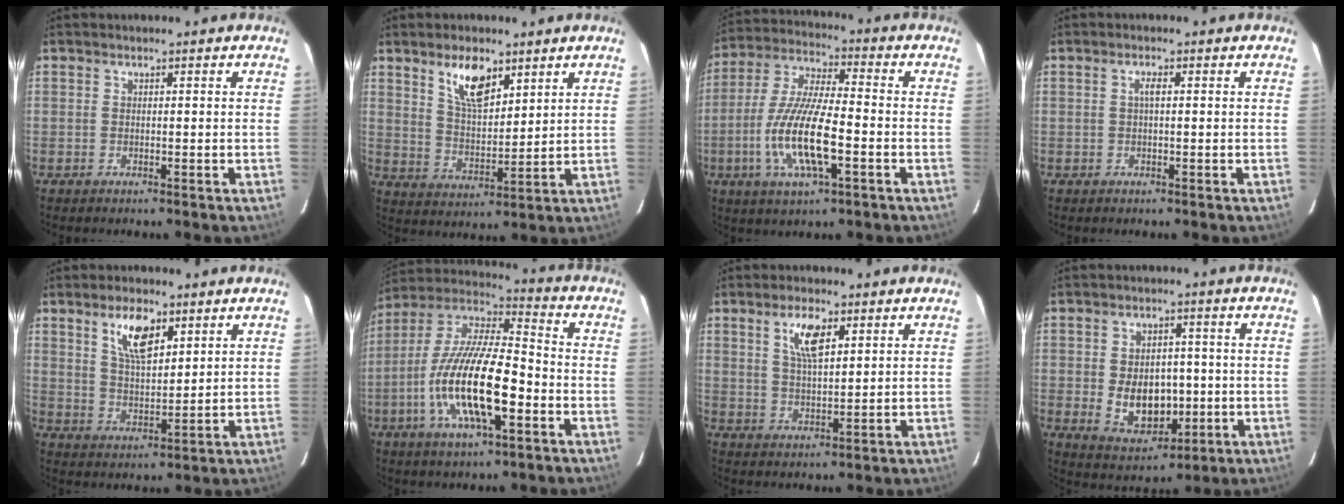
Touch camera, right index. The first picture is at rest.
{"total": 9.0, "force": [5.6, 3.8, 5.9], "torque": [-0.101, 0.003, 0.109]}
{"total": 15.1, "force": [-4.5, 3.8, 13.9], "torque": [-0.290, -0.009, -0.086]}
{"total": 1.3, "force": [0.1, 0.2, 1.3], "torque": [-0.024, 0.004, 0.000]}
{"total": 8.5, "force": [4.6, 3.6, 6.1], "torque": [-0.107, 0.007, 0.091]}
{"total": 20.0, "force": [-6.0, 6.1, 18.0], "torque": [-0.353, -0.015, -0.120]}
{"total": 6.6, "force": [3.2, 2.5, 5.2], "torque": [-0.094, 0.006, 0.062]}
{"total": 10.0, "force": [-1.1, 7.0, 7.0], "torque": [-0.138, -0.004, 0.003]}